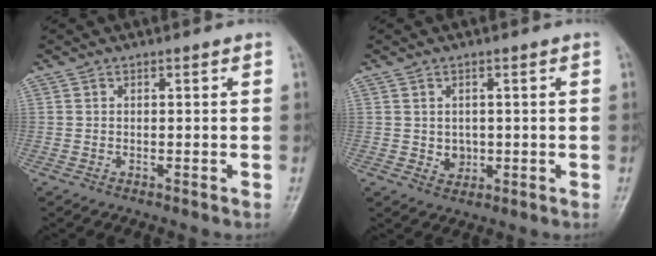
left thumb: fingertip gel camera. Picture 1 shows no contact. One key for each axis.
{"total": 2.6, "fx": 0.0, "fy": 2.3, "fz": 1.3, "tx": -0.009, "ty": -0.001, "tz": 0.008}